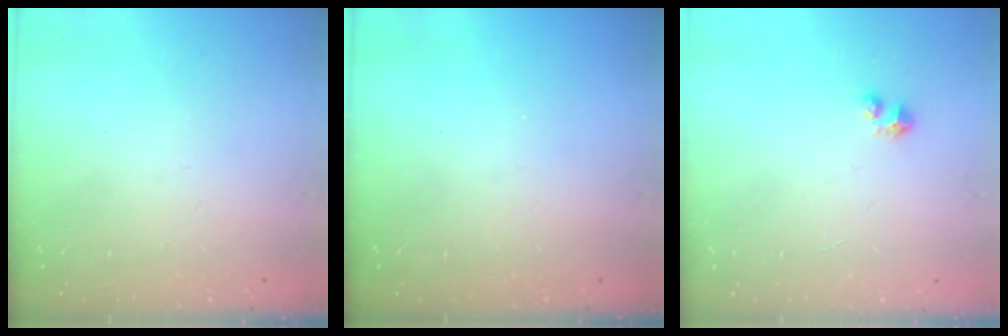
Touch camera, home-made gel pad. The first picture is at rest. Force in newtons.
{"total": 0.0}
{"total": 2.8, "press": 2.8, "slide": 0.1}